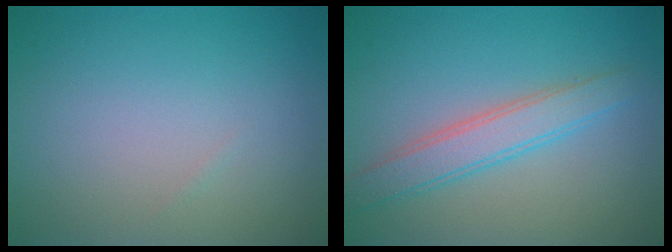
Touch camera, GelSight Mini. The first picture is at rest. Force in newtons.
{"total": 3.4, "press": 3.4, "slide": 0.1}